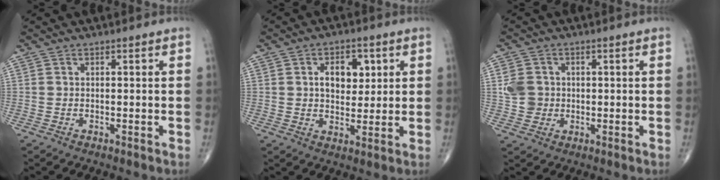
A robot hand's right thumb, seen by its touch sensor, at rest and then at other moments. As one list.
[{"total": 7.8, "force": [1.8, 5.2, 5.5], "torque": [-0.049, -0.004, 0.027]}, {"total": 4.7, "force": [0.1, 4.4, 1.8], "torque": [-0.015, 0.005, 0.004]}]